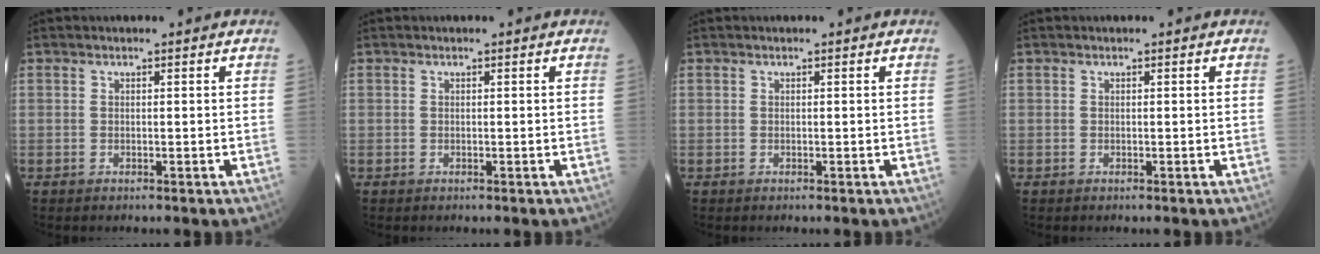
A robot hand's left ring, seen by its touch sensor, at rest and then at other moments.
{"total": 0.0}
{"total": 0.0}
{"total": 0.0}